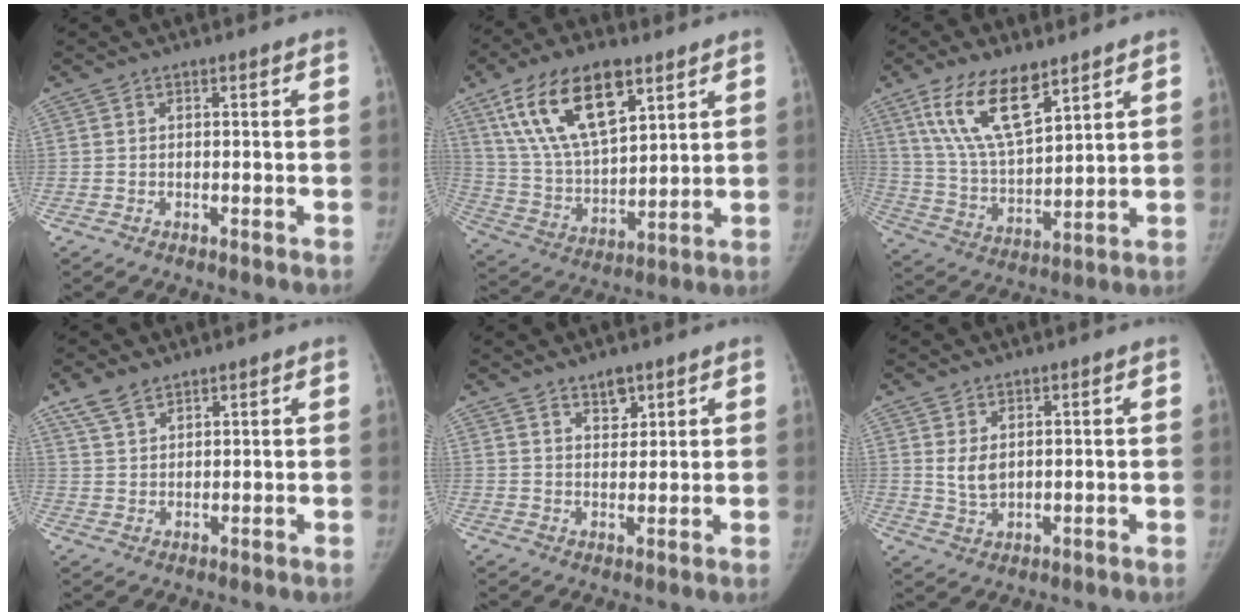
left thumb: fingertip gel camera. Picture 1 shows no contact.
{"total": 19.7, "force": [10.2, 9.1, 14.1], "torque": [-0.232, -0.032, 0.195]}
{"total": 15.2, "force": [9.1, 6.1, 10.5], "torque": [-0.172, -0.039, 0.182]}
{"total": 5.2, "force": [3.9, 2.5, 2.4], "torque": [-0.040, -0.011, 0.084]}
{"total": 4.2, "force": [2.9, 2.2, 2.0], "torque": [-0.009, -0.021, 0.051]}
{"total": 4.2, "force": [1.3, 2.8, 2.9], "torque": [-0.041, -0.015, 0.035]}